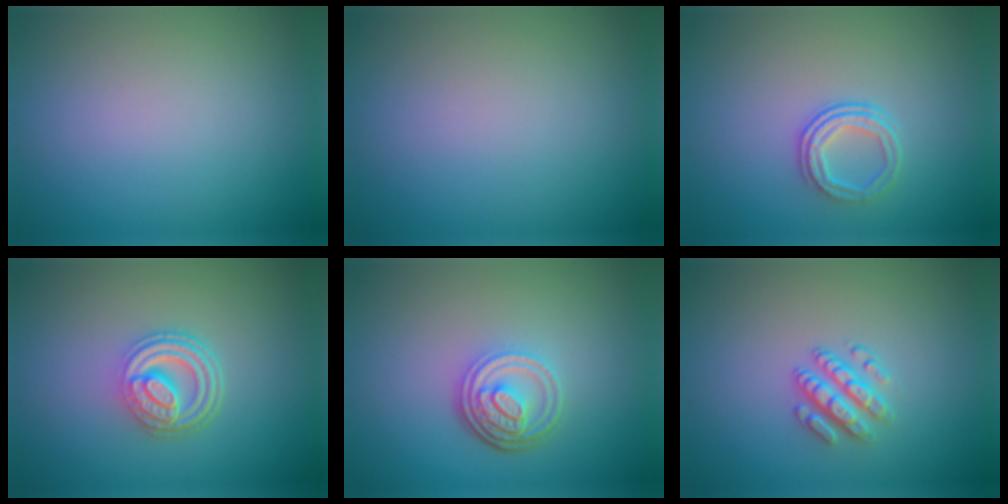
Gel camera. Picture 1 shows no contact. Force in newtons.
{"total": 0.0}
{"total": 2.4, "press": 1.7, "slide": 1.7}
{"total": 4.8, "press": 3.4, "slide": 3.3}
{"total": 4.7, "press": 3.4, "slide": 3.3}
{"total": 2.9, "press": 2.5, "slide": 1.4}